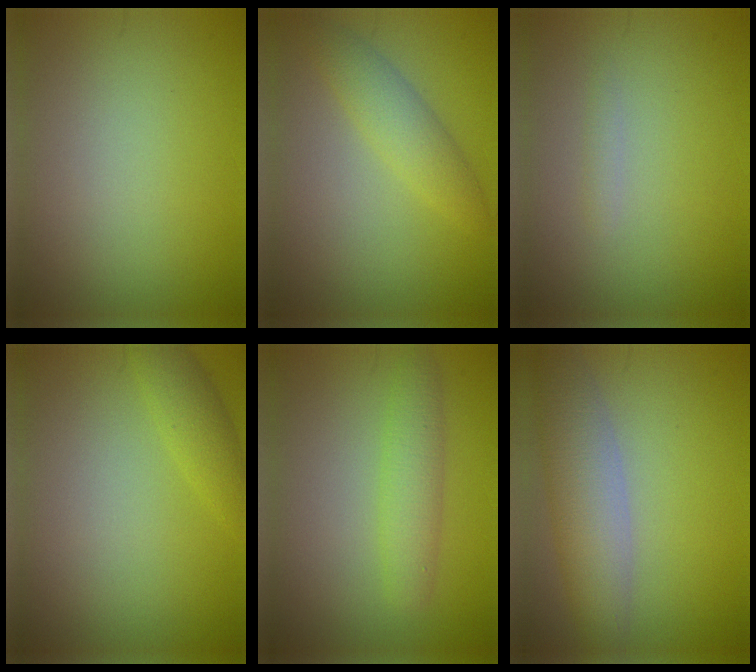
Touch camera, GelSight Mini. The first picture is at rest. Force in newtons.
{"total": 2.9, "press": 2.9, "slide": 0.1}
{"total": 0.7, "press": 0.7, "slide": 0.0}
{"total": 2.1, "press": 2.1, "slide": 0.2}
{"total": 2.7, "press": 2.7, "slide": 0.2}
{"total": 5.3, "press": 5.3, "slide": 0.1}